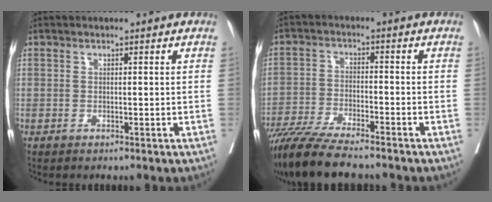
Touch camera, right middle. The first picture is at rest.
{"total": 11.7, "force": [-9.9, 1.1, 6.0], "torque": [-0.103, -0.032, -0.166]}